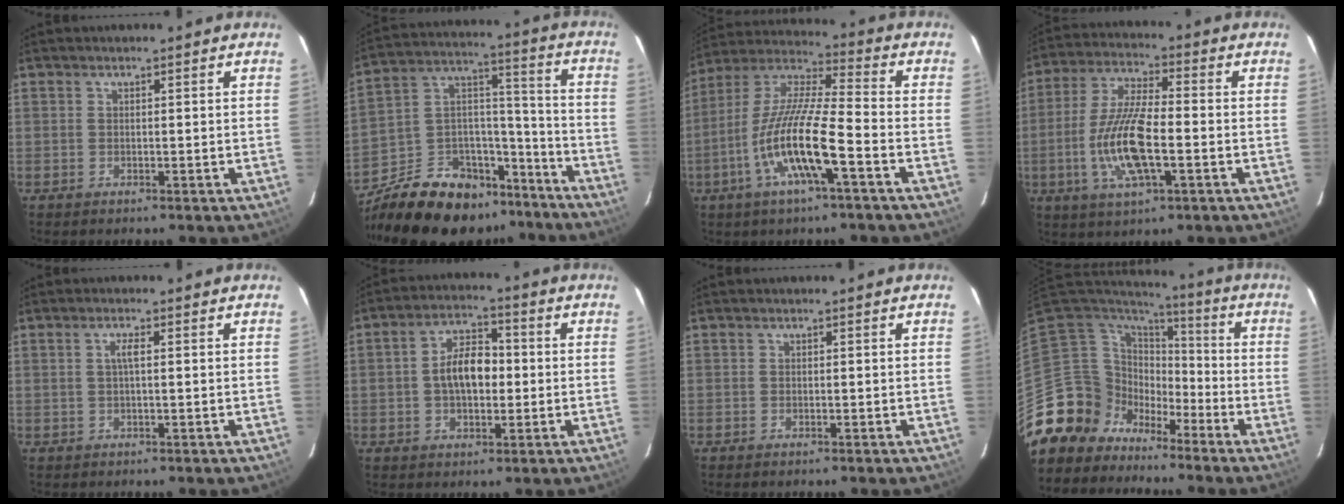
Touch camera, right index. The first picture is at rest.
{"total": 24.4, "force": [-18.1, 12.6, 10.4], "torque": [-0.218, 0.067, -0.264]}
{"total": 15.4, "force": [-6.2, 2.0, 13.9], "torque": [-0.277, -0.008, -0.127]}
{"total": 13.6, "force": [-3.4, 3.7, 12.6], "torque": [-0.262, -0.006, -0.066]}
{"total": 1.7, "force": [0.2, 0.1, 1.7], "torque": [-0.033, 0.003, 0.001]}
{"total": 8.2, "force": [-0.4, 4.7, 6.8], "torque": [-0.125, 0.020, -0.004]}
{"total": 0.6, "force": [-0.5, 0.2, 0.3], "torque": [-0.007, -0.002, -0.010]}
{"total": 13.1, "force": [-9.0, 9.4, 1.5], "torque": [-0.062, 0.030, -0.165]}